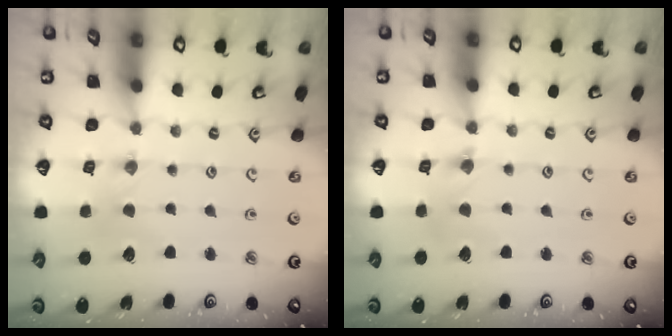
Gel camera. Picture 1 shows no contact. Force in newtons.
{"total": 2.0, "press": 2.0, "slide": 0.4}